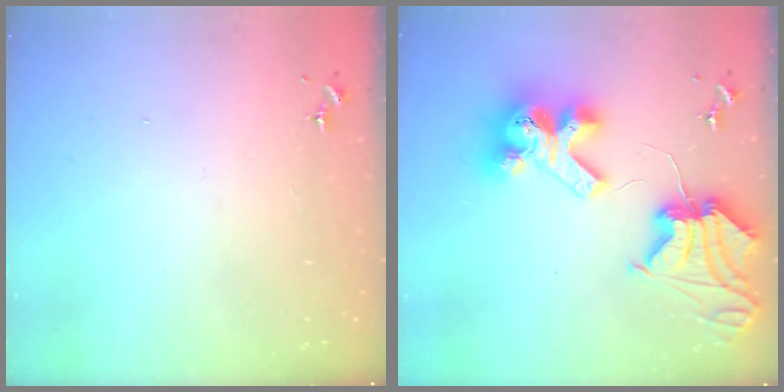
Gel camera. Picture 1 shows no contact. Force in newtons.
{"total": 15.6, "press": 15.5, "slide": 2.1}